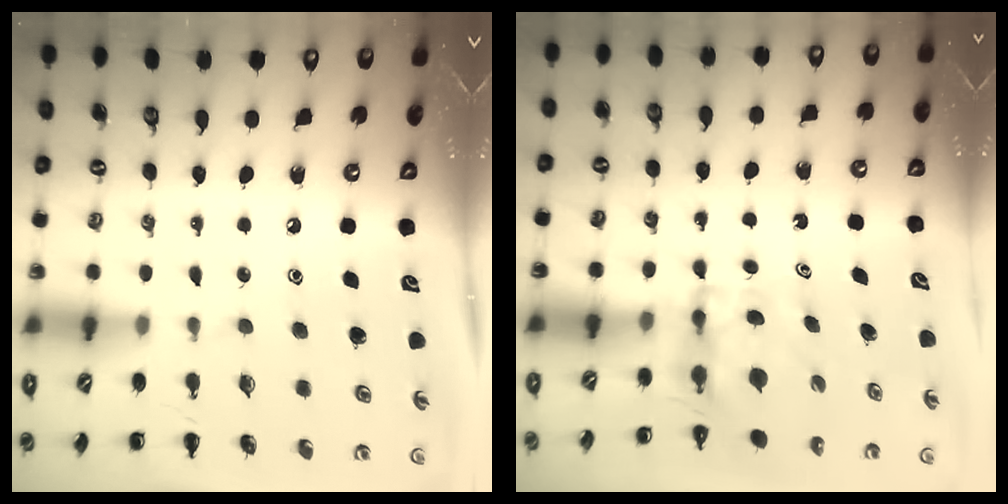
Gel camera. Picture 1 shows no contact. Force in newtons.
{"total": 3.9, "press": 3.9, "slide": 0.3}